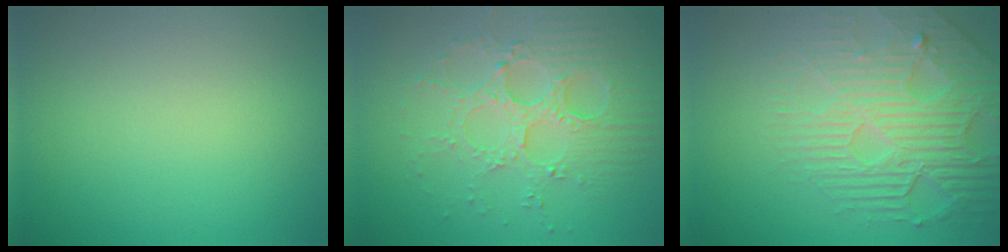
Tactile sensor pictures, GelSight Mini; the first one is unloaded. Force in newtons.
{"total": 4.3, "press": 4.0, "slide": 1.4}
{"total": 6.1, "press": 5.0, "slide": 3.6}